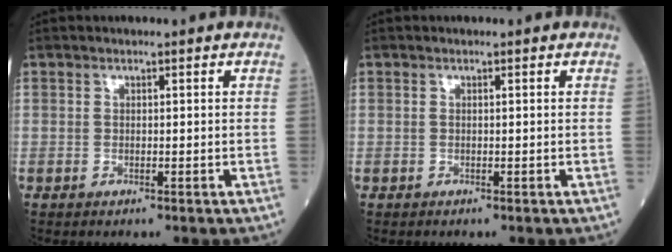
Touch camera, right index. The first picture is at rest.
{"total": 0.0}